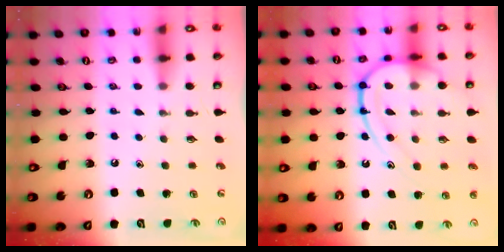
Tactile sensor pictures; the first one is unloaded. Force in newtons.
{"total": 14.1, "press": 14.0, "slide": 1.6}